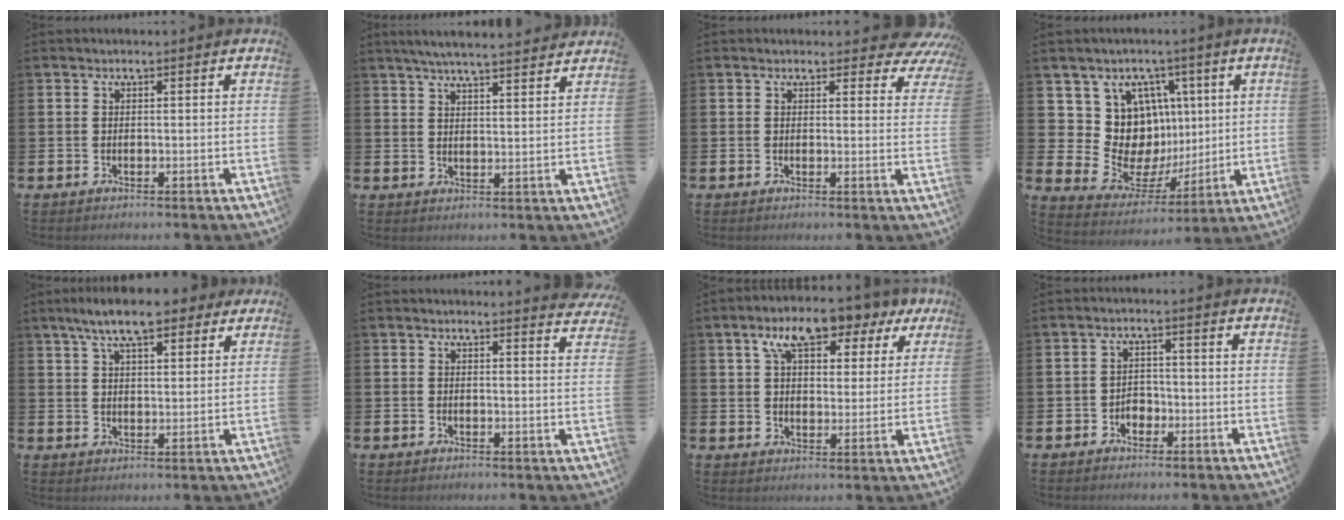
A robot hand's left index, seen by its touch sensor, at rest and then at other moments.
{"total": 5.2, "force": [5.0, -0.1, 1.3], "torque": [-0.031, -0.025, 0.088]}
{"total": 2.8, "force": [2.2, 1.4, 0.9], "torque": [0.000, -0.015, 0.033]}
{"total": 9.7, "force": [3.0, 8.9, 2.3], "torque": [-0.099, -0.045, 0.061]}
{"total": 8.5, "force": [7.0, 2.6, 4.2], "torque": [-0.090, -0.013, 0.125]}
{"total": 2.4, "force": [2.4, -0.2, 0.0], "torque": [0.021, -0.025, 0.038]}
{"total": 8.9, "force": [7.0, 3.7, 4.1], "torque": [-0.078, -0.022, 0.121]}
{"total": 2.4, "force": [-1.3, 1.8, 0.8], "torque": [-0.019, 0.005, -0.029]}